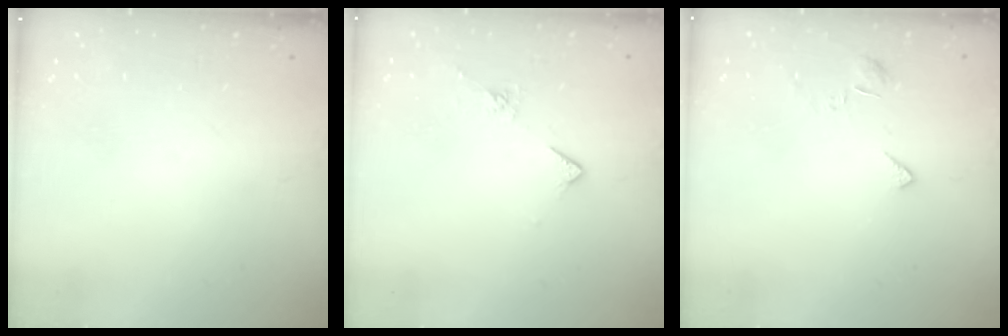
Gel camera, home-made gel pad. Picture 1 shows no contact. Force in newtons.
{"total": 6.1, "press": 6.0, "slide": 1.0}
{"total": 1.9, "press": 1.9, "slide": 0.4}